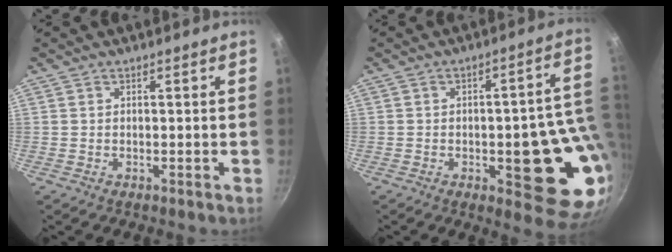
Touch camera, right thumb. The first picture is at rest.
{"total": 17.7, "force": [-1.9, 7.0, 16.1], "torque": [-0.132, 0.002, -0.024]}